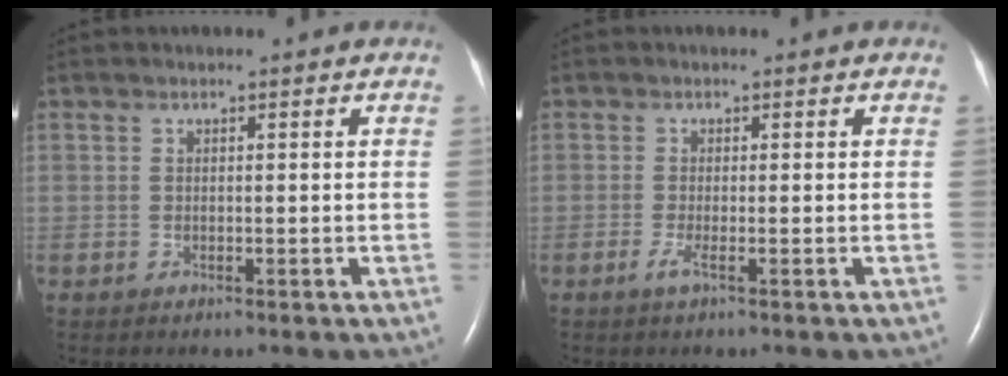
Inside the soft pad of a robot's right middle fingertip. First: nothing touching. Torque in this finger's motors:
{"motor_torque": [0.09, -0.10, 0.12, 0.08]}